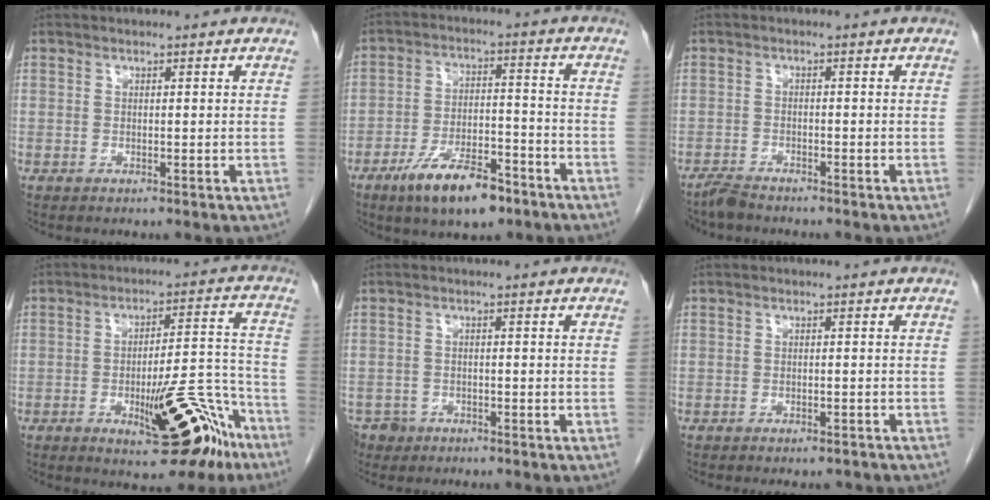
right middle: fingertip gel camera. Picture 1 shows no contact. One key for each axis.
{"total": 9.8, "fx": -6.5, "fy": 3.3, "fz": 6.5, "tx": -0.115, "ty": -0.001, "tz": -0.110}
{"total": 2.5, "fx": -2.4, "fy": 0.4, "fz": 0.4, "tx": -0.010, "ty": -0.008, "tz": -0.044}
{"total": 14.5, "fx": -8.1, "fy": 4.1, "fz": 11.4, "tx": -0.124, "ty": 0.023, "tz": -0.105}
{"total": 3.7, "fx": -2.7, "fy": 2.5, "fz": 0.4, "tx": -0.005, "ty": 0.003, "tz": -0.045}
{"total": 4.2, "fx": -3.8, "fy": 1.4, "fz": 1.1, "tx": -0.010, "ty": -0.002, "tz": -0.044}